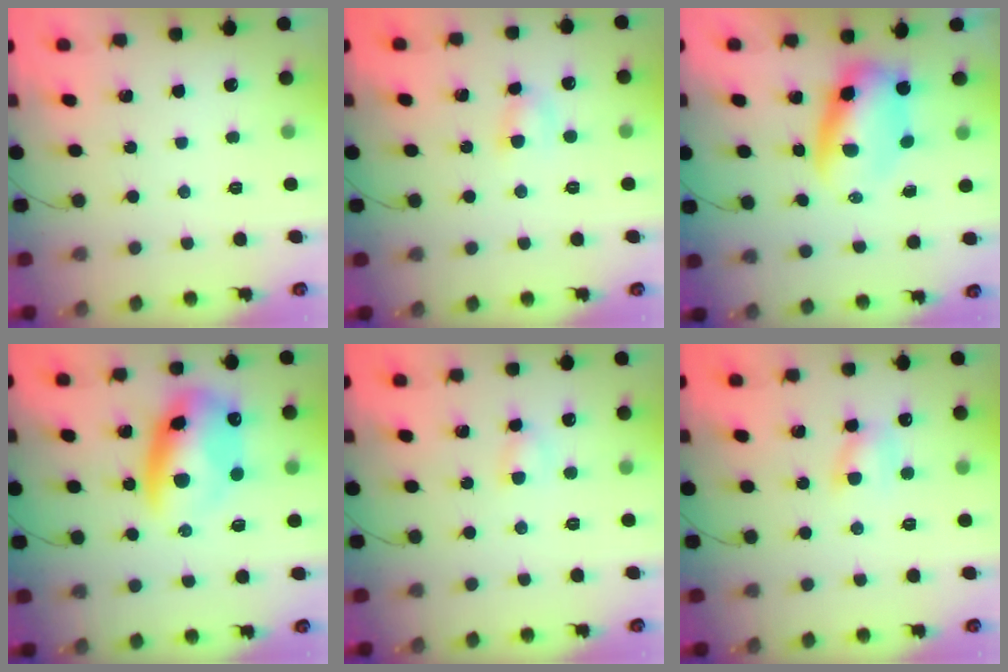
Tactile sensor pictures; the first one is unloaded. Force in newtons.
{"total": 3.8, "press": 3.5, "slide": 1.3}
{"total": 6.5, "press": 6.3, "slide": 1.5}
{"total": 14.4, "press": 14.0, "slide": 3.4}
{"total": 3.3, "press": 3.2, "slide": 1.0}
{"total": 5.9, "press": 5.7, "slide": 1.4}